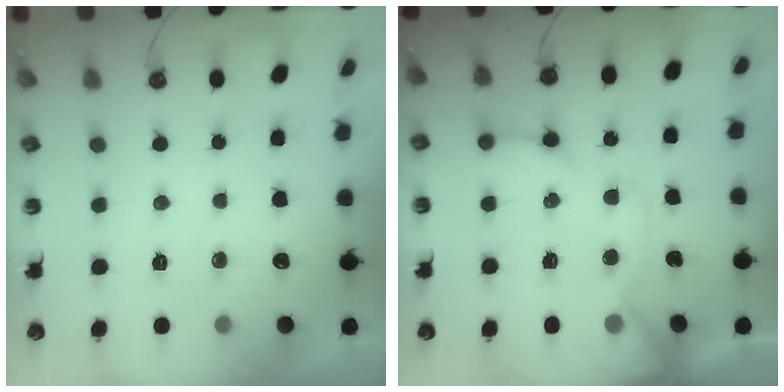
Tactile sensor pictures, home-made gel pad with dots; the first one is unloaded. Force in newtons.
{"total": 12.4, "press": 12.3, "slide": 2.0}